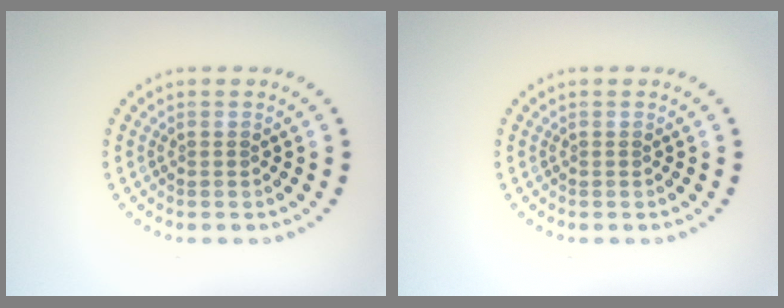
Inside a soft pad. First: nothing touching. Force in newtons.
{"total": 0.0}